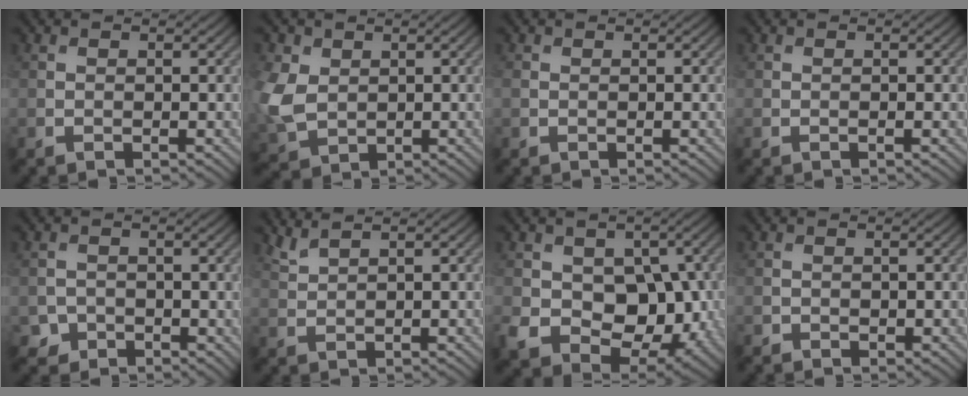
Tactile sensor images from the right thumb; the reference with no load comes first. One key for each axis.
{"total": 7.7, "fx": 1.0, "fy": 6.0, "fz": 4.8, "tx": -0.163, "ty": 0.000, "tz": 0.017}
{"total": 0.6, "fx": 0.0, "fy": 0.5, "fz": 0.4, "tx": -0.011, "ty": 0.001, "tz": -0.002}
{"total": 0.0}
{"total": 1.9, "fx": -0.9, "fy": 1.6, "fz": 0.2, "tx": 0.003, "ty": -0.002, "tz": -0.019}
{"total": 2.1, "fx": 1.7, "fy": 0.3, "fz": 1.1, "tx": -0.029, "ty": 0.008, "tz": 0.044}
{"total": 10.9, "fx": -0.8, "fy": 8.3, "fz": 7.1, "tx": -0.121, "ty": -0.031, "tz": -0.009}
{"total": 0.6, "fx": -0.3, "fy": 0.5, "fz": 0.1, "tx": 0.000, "ty": -0.003, "tz": -0.006}